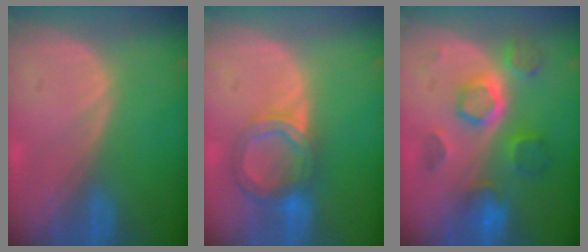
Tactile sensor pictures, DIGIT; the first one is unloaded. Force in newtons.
{"total": 6.5, "press": 5.7, "slide": 3.1}
{"total": 8.5, "press": 7.7, "slide": 3.6}